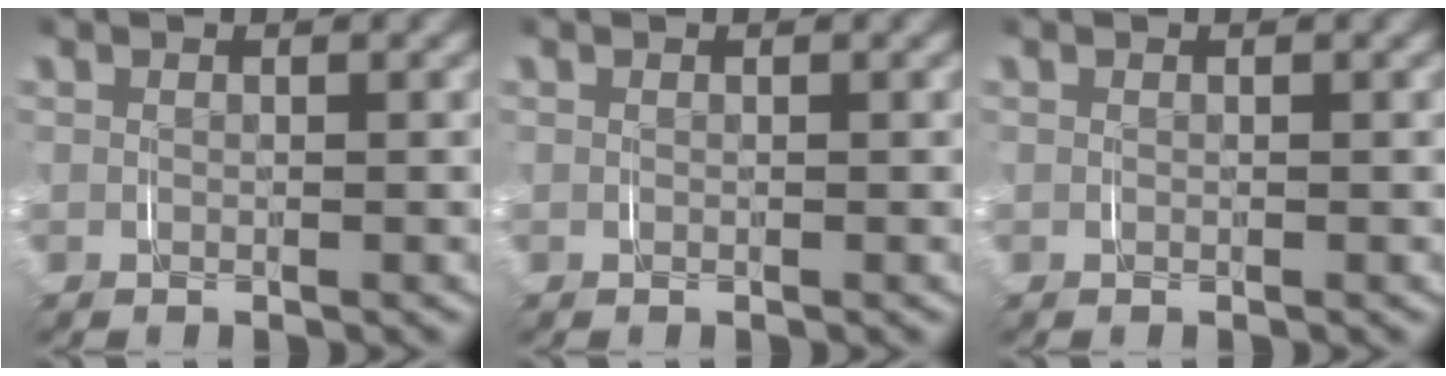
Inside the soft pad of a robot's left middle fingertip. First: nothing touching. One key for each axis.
{"total": 0.0}
{"total": 0.0}